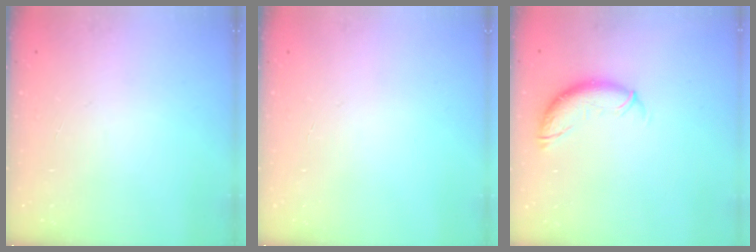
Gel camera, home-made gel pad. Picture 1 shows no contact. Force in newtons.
{"total": 0.0}
{"total": 9.9, "press": 9.8, "slide": 1.4}